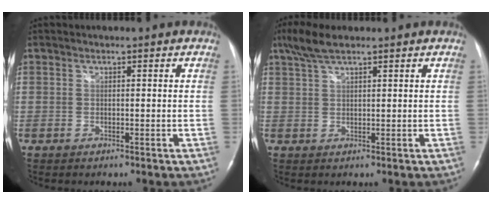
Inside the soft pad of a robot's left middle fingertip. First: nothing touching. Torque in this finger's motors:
{"motor_torque": [0.47, -0.15, -0.03, 0.04]}